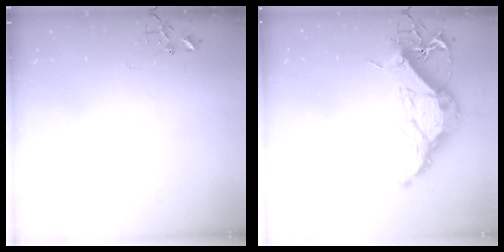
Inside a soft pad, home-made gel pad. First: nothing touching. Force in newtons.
{"total": 15.5, "press": 15.5, "slide": 1.4}